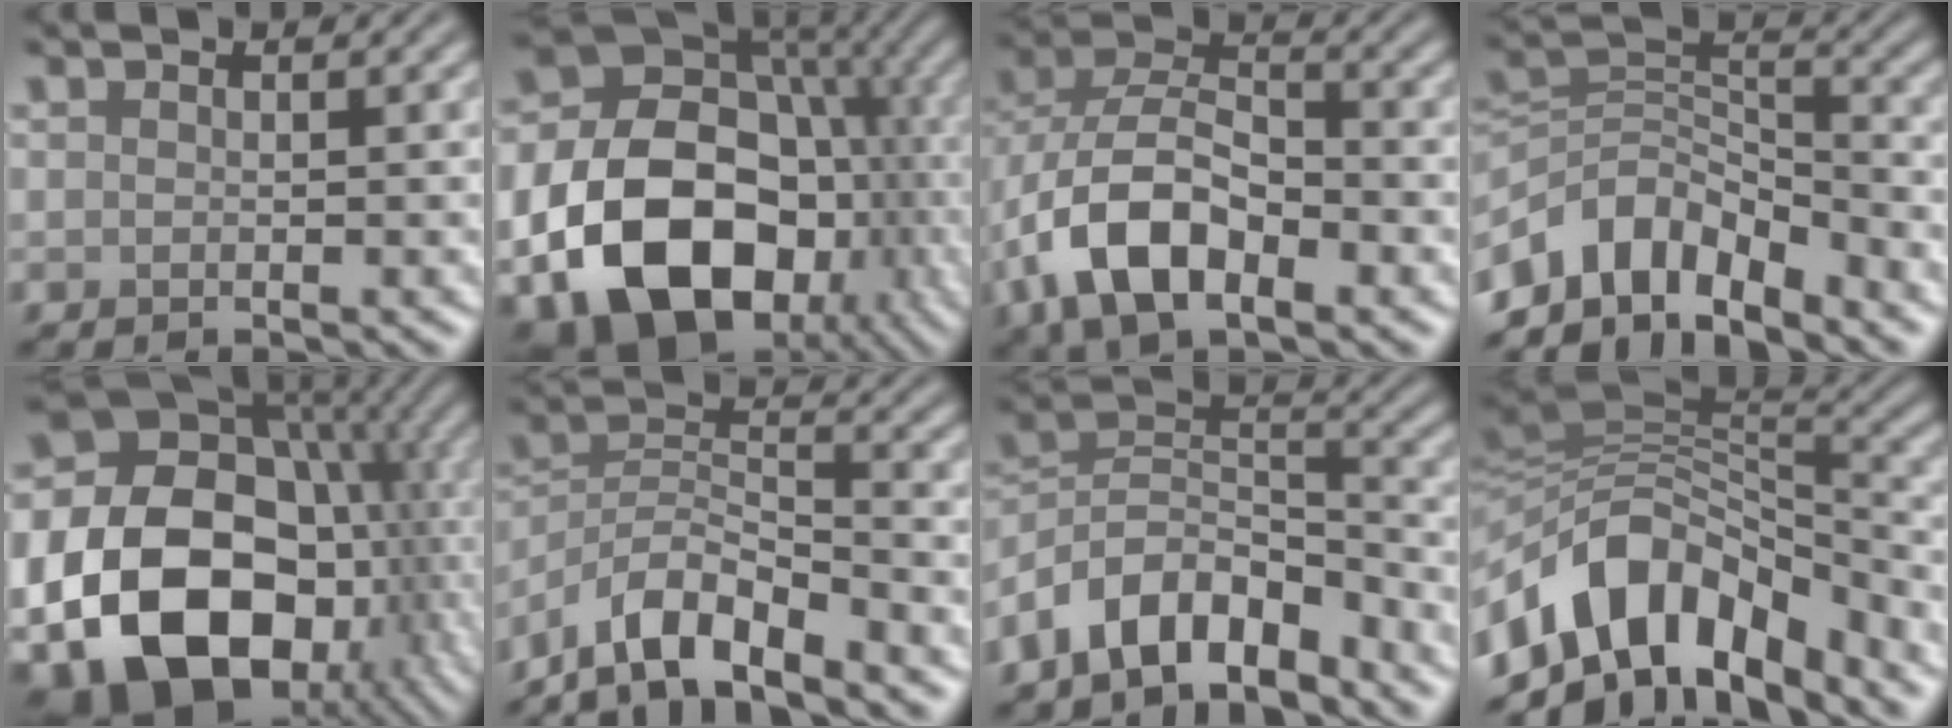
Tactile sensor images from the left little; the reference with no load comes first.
{"total": 19.0, "force": [-4.8, 13.9, 12.0], "torque": [-0.215, -0.035, -0.067]}
{"total": 9.6, "force": [-3.7, 5.5, 7.0], "torque": [-0.141, 0.004, -0.077]}
{"total": 8.4, "force": [-6.2, 4.1, 3.9], "torque": [-0.055, -0.006, -0.124]}
{"total": 23.0, "force": [-3.8, 17.5, 14.4], "torque": [-0.268, -0.016, -0.066]}
{"total": 7.1, "force": [-5.6, 1.8, 3.9], "torque": [-0.064, 0.002, -0.112]}
{"total": 8.6, "force": [-5.8, 4.2, 4.7], "torque": [-0.070, 0.007, -0.122]}
{"total": 11.7, "force": [-5.1, 6.9, 7.9], "torque": [-0.137, 0.022, -0.105]}